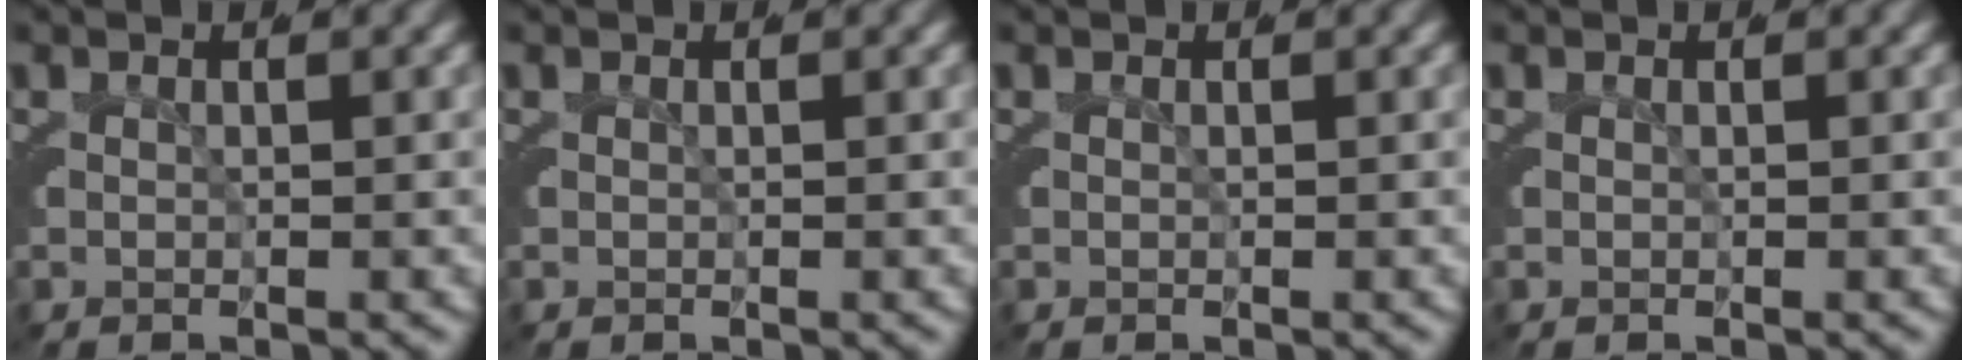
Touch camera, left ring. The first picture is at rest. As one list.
[{"total": 0.0}, {"total": 0.0}, {"total": 0.0}]